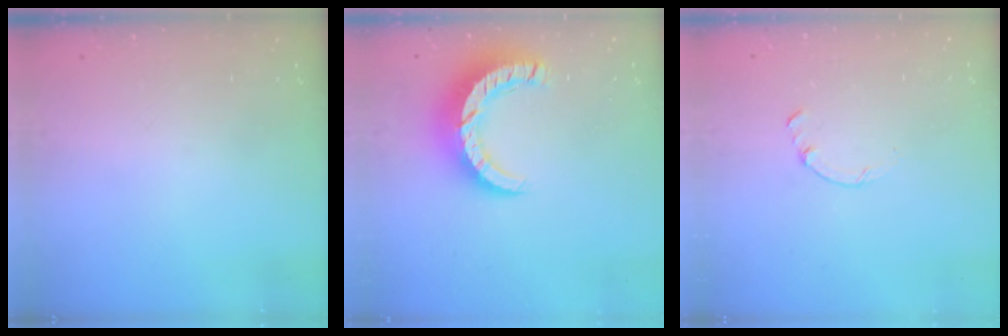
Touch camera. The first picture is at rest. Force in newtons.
{"total": 10.3, "press": 10.2, "slide": 0.7}
{"total": 0.0}